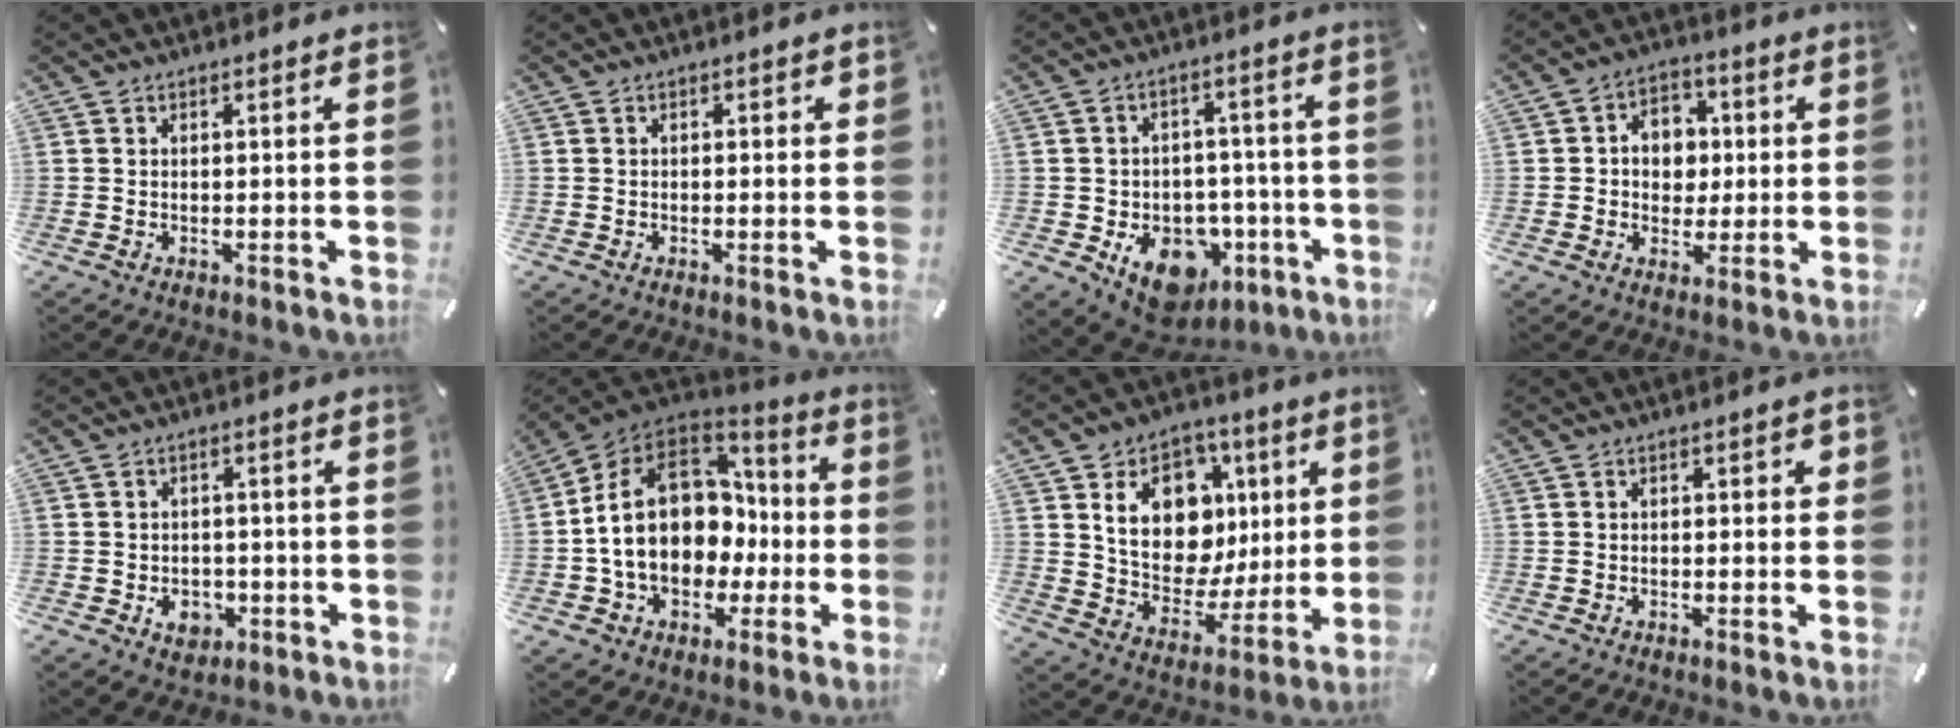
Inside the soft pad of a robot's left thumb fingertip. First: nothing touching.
{"total": 0.9, "force": [-0.3, 0.6, 0.5], "torque": [-0.010, 0.005, -0.008]}
{"total": 13.0, "force": [-6.3, 9.4, 6.3], "torque": [-0.085, 0.033, -0.100]}
{"total": 8.0, "force": [0.2, 7.0, 3.9], "torque": [-0.053, 0.013, 0.002]}
{"total": 5.8, "force": [-1.9, 4.8, 2.6], "torque": [-0.032, 0.007, -0.034]}
{"total": 19.8, "force": [-0.3, 15.5, 12.3], "torque": [-0.237, 0.004, 0.005]}
{"total": 16.8, "force": [5.2, 13.0, 9.2], "torque": [-0.150, -0.019, 0.103]}
{"total": 1.5, "force": [-0.5, 0.9, 1.0], "torque": [-0.018, 0.006, -0.011]}